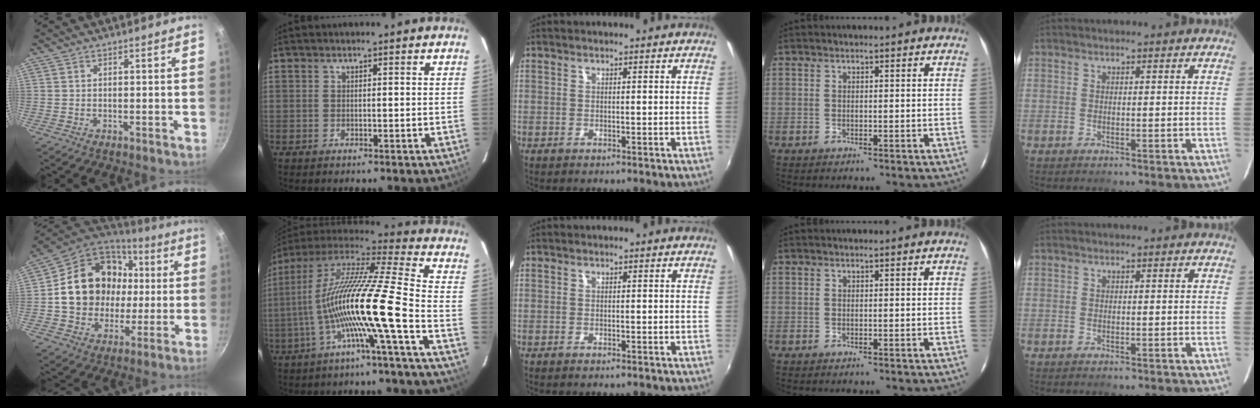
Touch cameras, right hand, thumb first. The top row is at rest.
{"thumb": {"total": 21.7, "force": [1.9, 18.4, 11.5], "torque": [-0.182, 0.032, 0.039]}, "index": {"total": 16.3, "force": [-4.6, -1.4, 15.6], "torque": [-0.264, -0.015, -0.091]}}